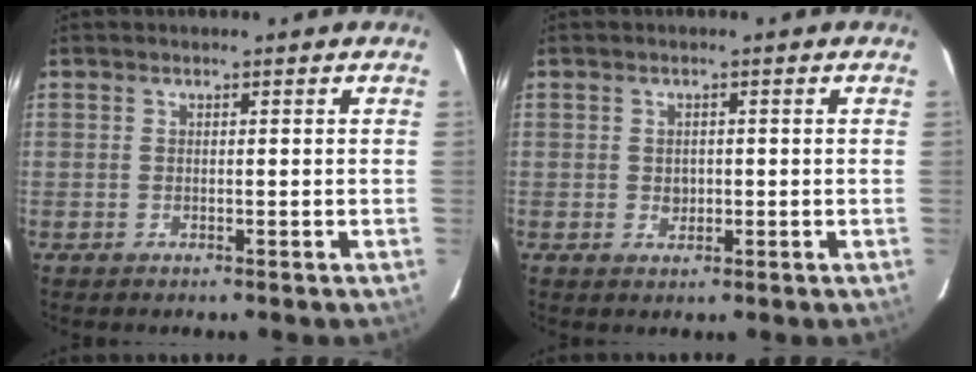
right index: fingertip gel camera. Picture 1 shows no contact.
{"total": 1.7, "force": [-0.1, 1.4, 1.1], "torque": [-0.018, 0.001, 0.002]}